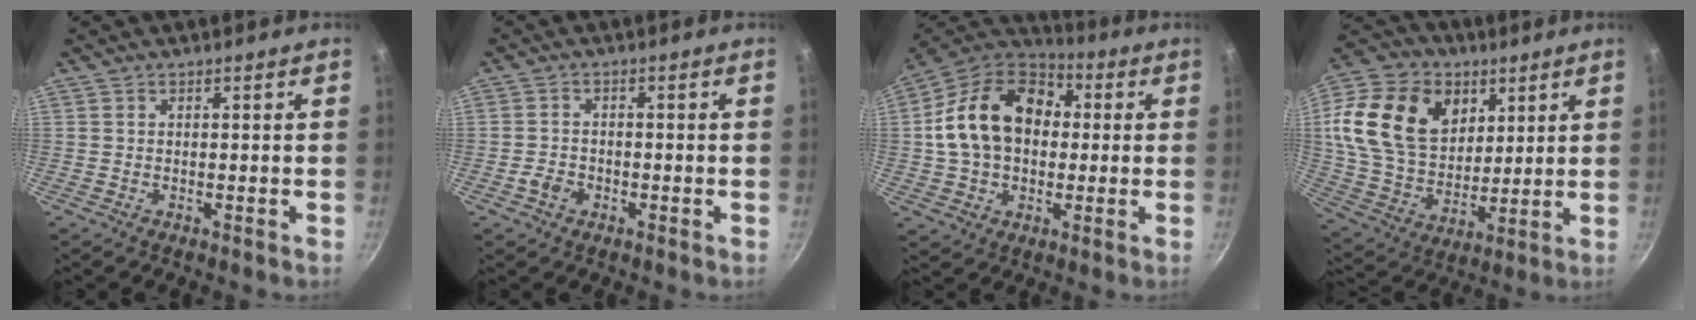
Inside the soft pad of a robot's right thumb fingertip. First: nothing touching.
{"total": 2.8, "force": [-1.4, 1.9, 1.3], "torque": [-0.023, 0.016, -0.027]}
{"total": 19.8, "force": [2.1, 14.5, 13.3], "torque": [-0.212, 0.037, 0.027]}
{"total": 24.4, "force": [8.3, 17.5, 14.8], "torque": [-0.265, -0.013, 0.151]}